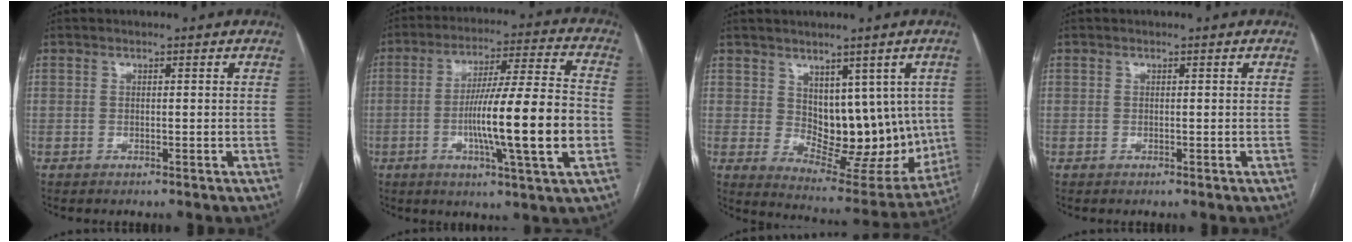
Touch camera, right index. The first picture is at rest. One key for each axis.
{"total": 17.2, "fx": -3.5, "fy": 0.0, "fz": 16.8, "tx": -0.280, "ty": -0.002, "tz": -0.061}
{"total": 13.0, "fx": 1.6, "fy": 7.6, "fz": 10.4, "tx": -0.115, "ty": 0.002, "tz": 0.047}
{"total": 0.0}